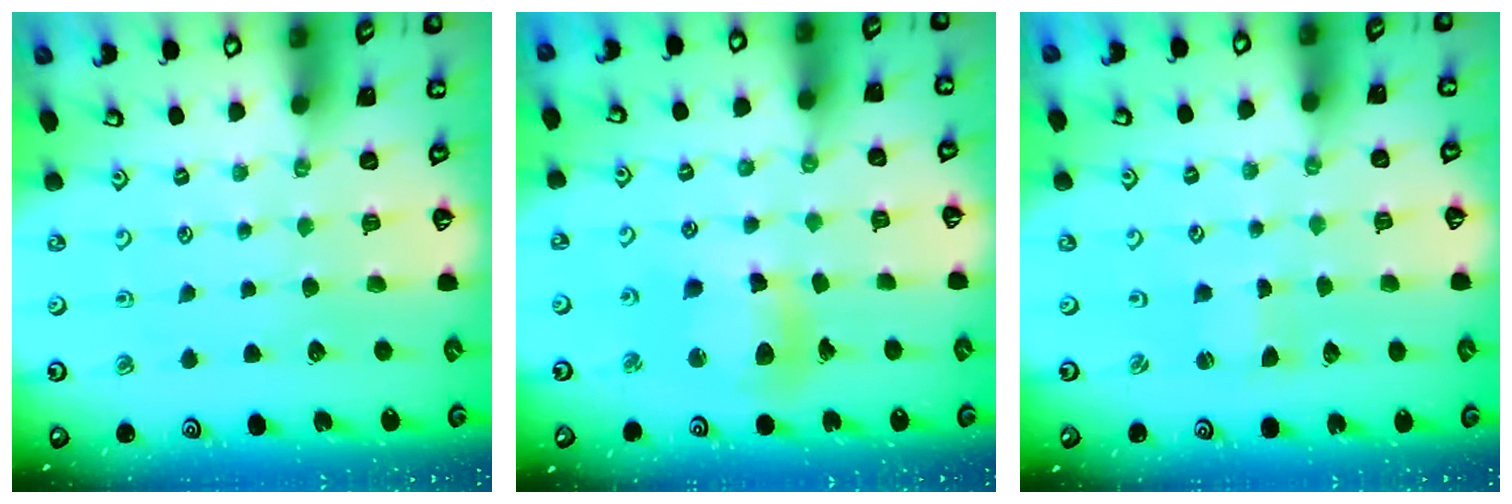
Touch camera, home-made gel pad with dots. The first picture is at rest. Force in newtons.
{"total": 12.2, "press": 12.0, "slide": 2.4}
{"total": 0.6, "press": 0.6, "slide": 0.1}